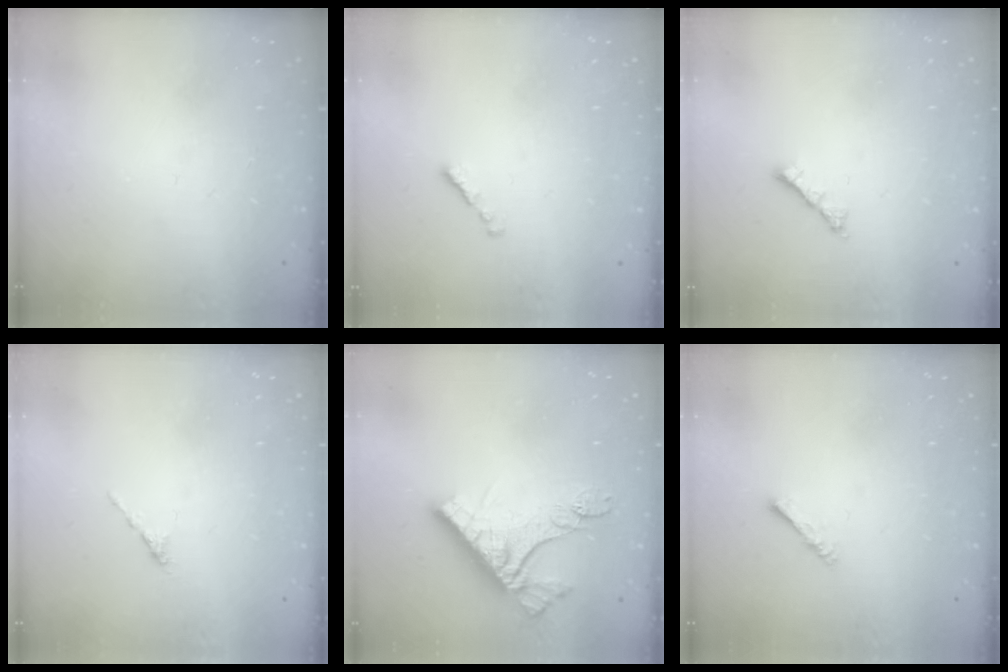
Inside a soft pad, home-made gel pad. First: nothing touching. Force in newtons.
{"total": 1.3, "press": 1.1, "slide": 0.6}
{"total": 1.8, "press": 1.7, "slide": 0.6}
{"total": 0.0}
{"total": 11.4, "press": 11.4, "slide": 0.3}
{"total": 1.4, "press": 1.3, "slide": 0.3}